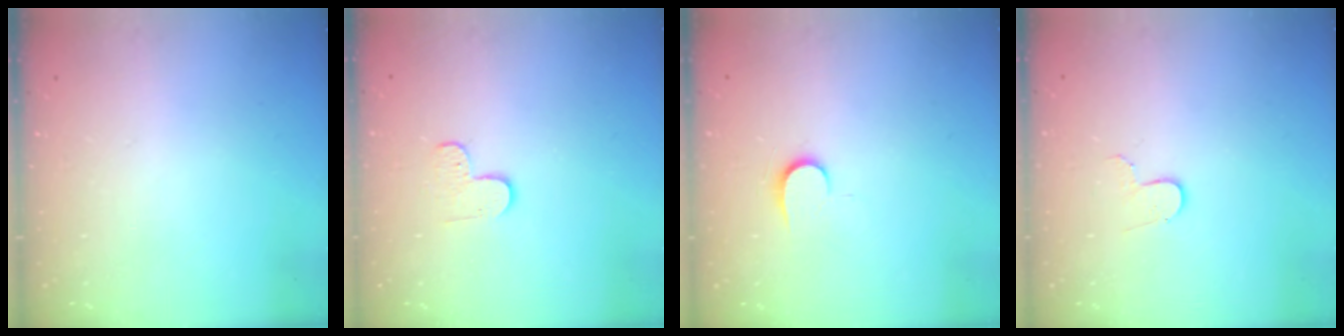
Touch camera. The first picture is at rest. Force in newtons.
{"total": 3.5, "press": 3.5, "slide": 0.4}
{"total": 6.9, "press": 6.9, "slide": 0.8}
{"total": 3.3, "press": 3.3, "slide": 0.3}